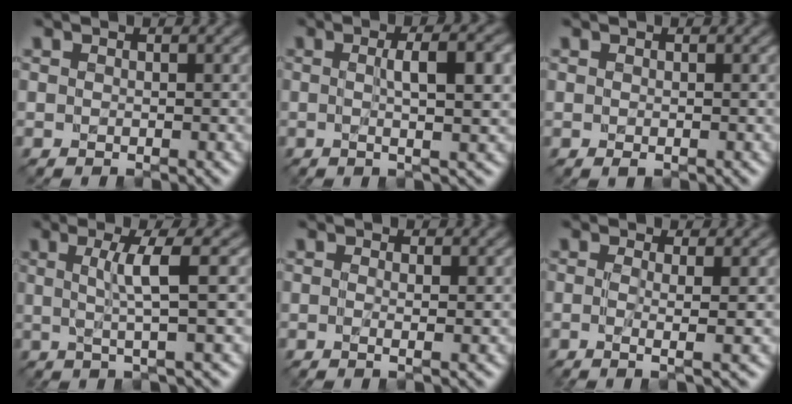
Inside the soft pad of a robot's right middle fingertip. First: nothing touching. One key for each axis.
{"total": 5.6, "fx": 0.5, "fy": 1.4, "fz": 5.4, "tx": -0.071, "ty": 0.008, "tz": 0.005}
{"total": 0.0}
{"total": 4.0, "fx": 0.5, "fy": 0.4, "fz": 3.9, "tx": -0.071, "ty": 0.003, "tz": 0.009}
{"total": 0.6, "fx": -0.1, "fy": -0.1, "fz": 0.6, "tx": -0.015, "ty": -0.003, "tz": -0.004}
{"total": 2.1, "fx": -0.2, "fy": 0.3, "fz": 2.1, "tx": -0.038, "ty": -0.005, "tz": -0.009}